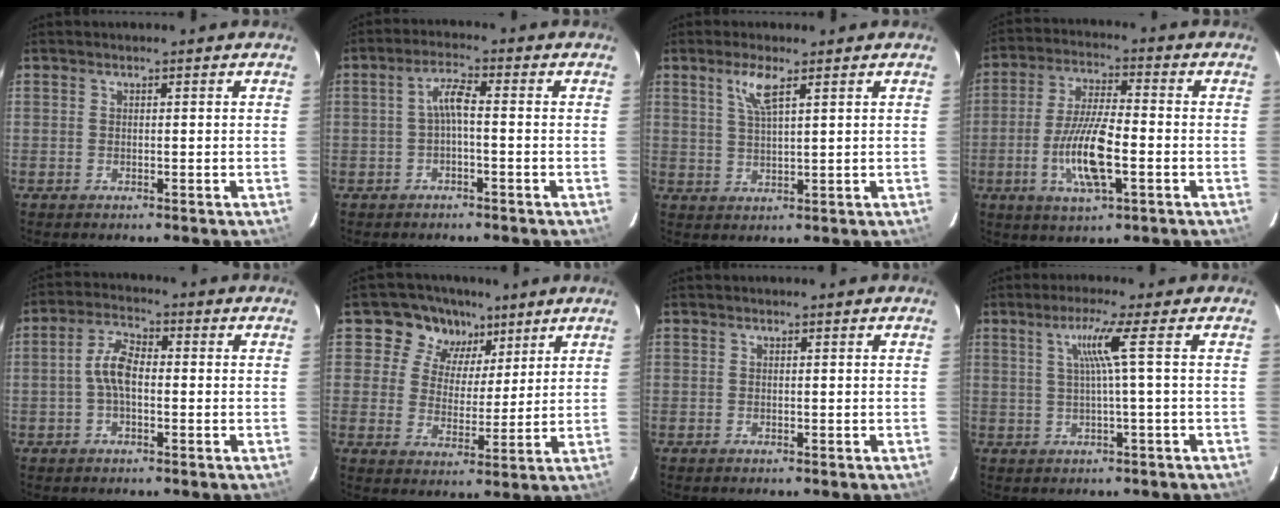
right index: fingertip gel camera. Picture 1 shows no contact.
{"total": 3.4, "force": [-0.8, 0.5, 3.3], "torque": [-0.068, 0.011, -0.016]}
{"total": 4.5, "force": [2.5, 0.8, 3.7], "torque": [-0.074, 0.002, 0.051]}
{"total": 11.6, "force": [-3.3, 3.0, 10.7], "torque": [-0.215, -0.005, -0.063]}
{"total": 5.7, "force": [-0.7, 2.8, 4.9], "torque": [-0.105, 0.017, -0.014]}
{"total": 9.2, "force": [5.2, 7.3, 1.9], "torque": [-0.028, 0.004, 0.080]}
{"total": 0.0}
{"total": 4.7, "force": [0.8, -1.7, 4.3], "torque": [-0.076, 0.000, 0.019]}